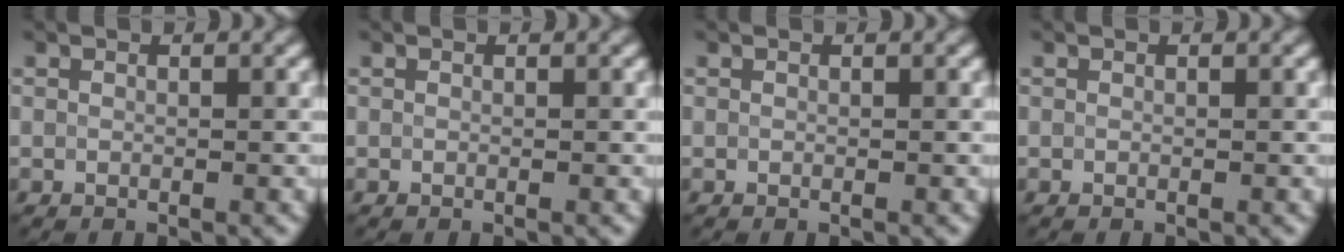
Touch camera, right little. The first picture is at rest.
{"total": 0.0}
{"total": 0.0}
{"total": 0.0}